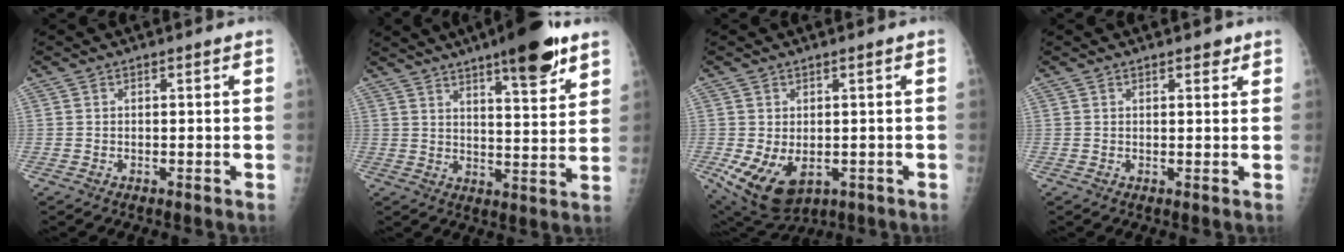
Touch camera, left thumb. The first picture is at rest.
{"total": 14.0, "force": [9.0, 3.2, 10.2], "torque": [-0.128, -0.046, 0.131]}
{"total": 10.1, "force": [-2.5, 6.5, 7.4], "torque": [-0.126, -0.006, -0.021]}
{"total": 2.2, "force": [1.5, 1.0, 1.2], "torque": [-0.003, -0.007, 0.017]}